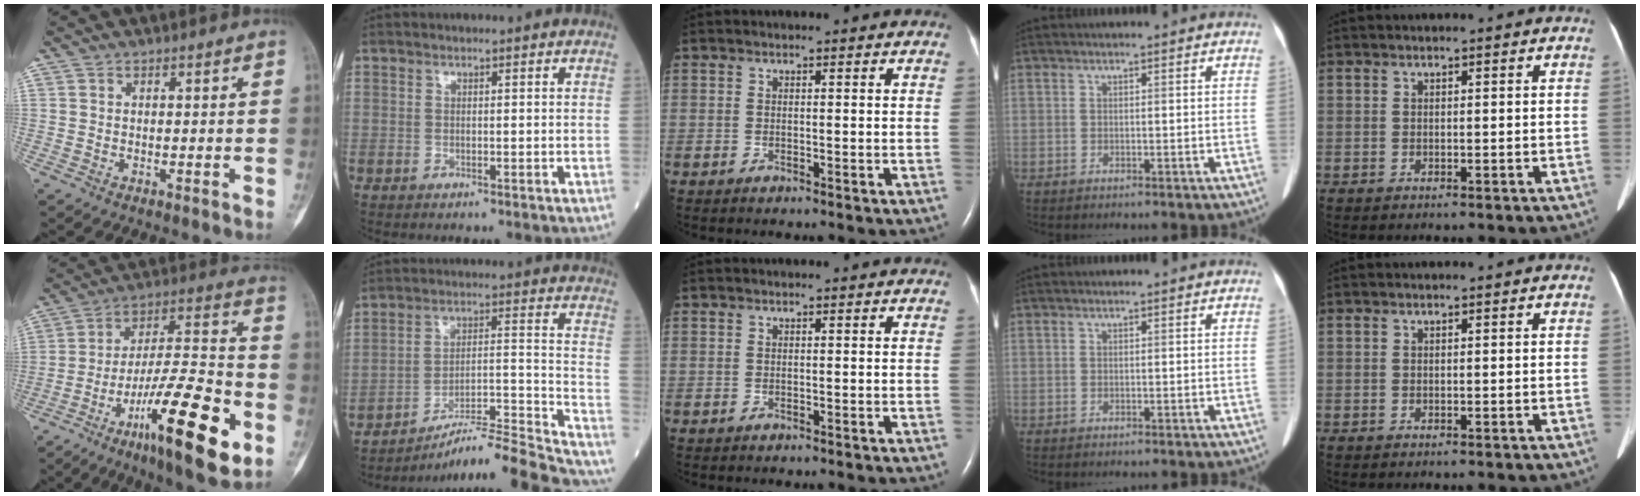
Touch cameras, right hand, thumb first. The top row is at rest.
{"thumb": {"total": 23.3, "force": [-10.5, 5.5, 20.1], "torque": [-0.333, 0.054, -0.169]}, "index": {"total": 20.5, "force": [-19.0, -0.6, 7.6], "torque": [-0.089, 0.019, -0.281]}}